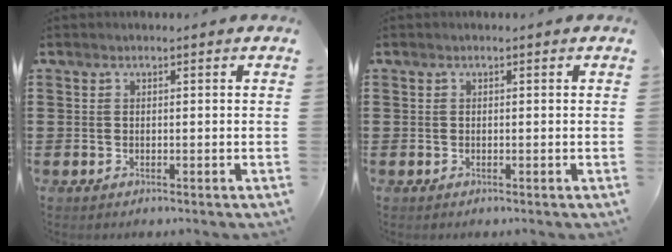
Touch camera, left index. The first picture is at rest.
{"total": 0.0}